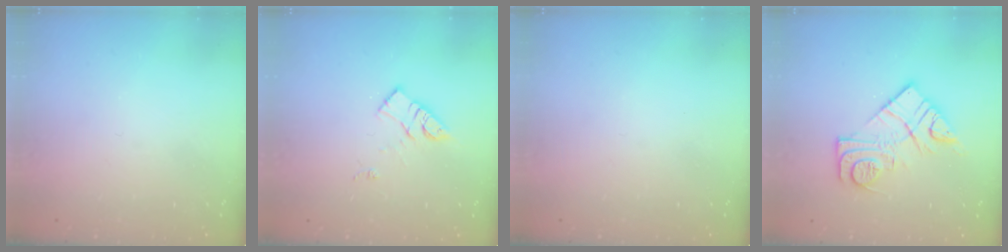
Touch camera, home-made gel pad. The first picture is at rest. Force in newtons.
{"total": 10.7, "press": 10.7, "slide": 0.7}
{"total": 0.0}
{"total": 12.9, "press": 12.8, "slide": 0.9}